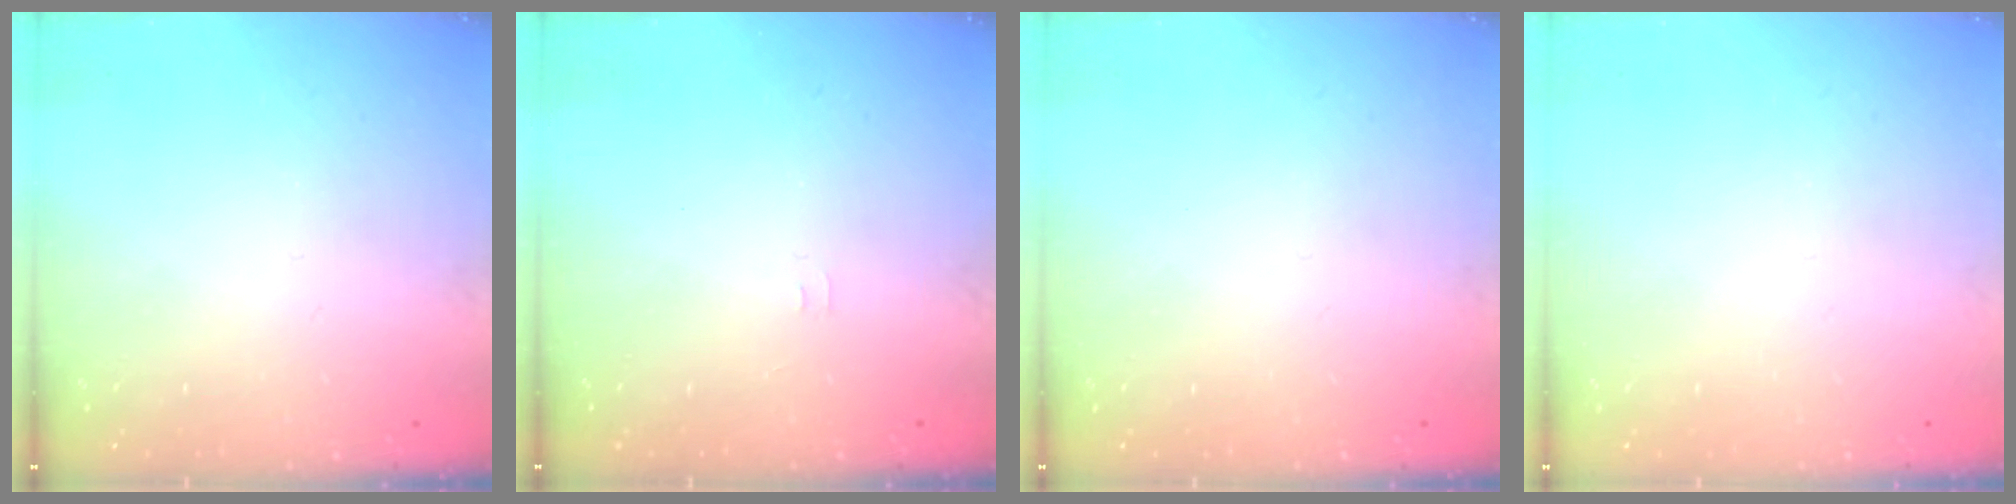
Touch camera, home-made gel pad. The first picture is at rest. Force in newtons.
{"total": 3.4, "press": 3.3, "slide": 0.4}
{"total": 0.0}
{"total": 0.0}